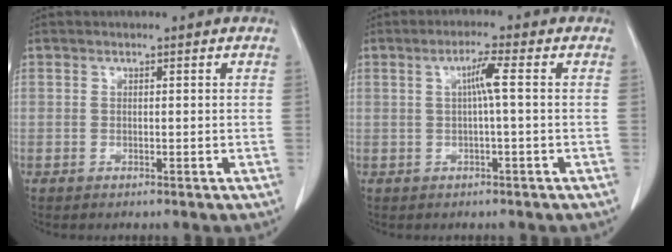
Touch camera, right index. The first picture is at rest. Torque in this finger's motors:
{"motor_torque": [0.27, -0.07, 0.19, 0.05]}